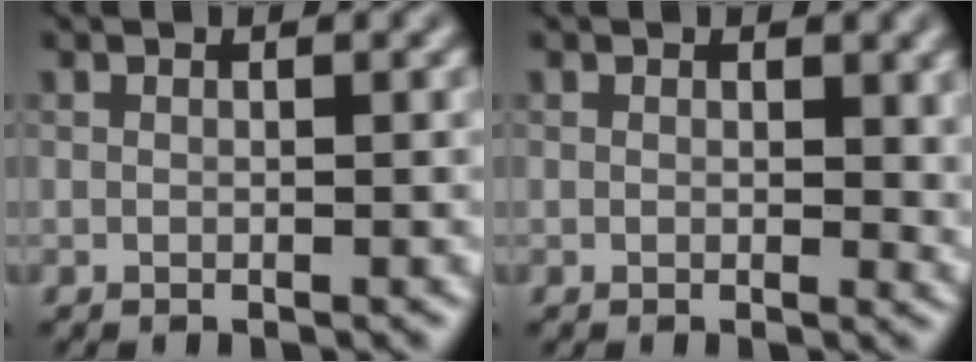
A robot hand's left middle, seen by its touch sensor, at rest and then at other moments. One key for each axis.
{"total": 1.6, "fx": 0.6, "fy": 0.9, "fz": 1.1, "tx": -0.009, "ty": -0.005, "tz": 0.008}